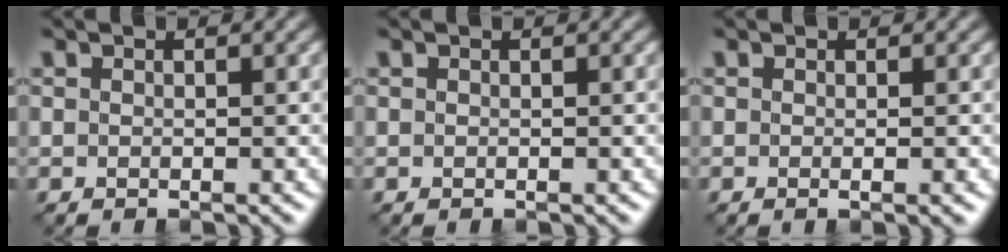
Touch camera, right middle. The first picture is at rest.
{"total": 0.0}
{"total": 1.4, "force": [-0.1, 0.3, 1.3], "torque": [-0.015, -0.002, -0.005]}